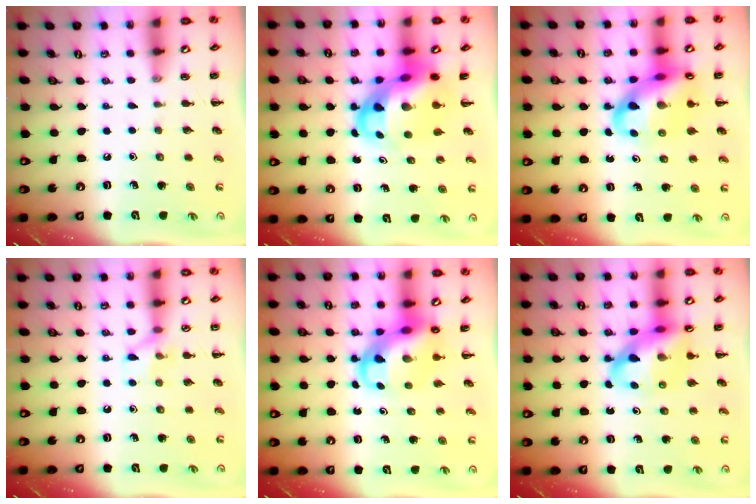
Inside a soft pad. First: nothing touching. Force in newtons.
{"total": 9.8, "press": 9.4, "slide": 2.7}
{"total": 18.6, "press": 18.1, "slide": 4.0}
{"total": 7.1, "press": 7.0, "slide": 1.5}
{"total": 8.6, "press": 8.3, "slide": 2.3}
{"total": 12.5, "press": 11.9, "slide": 3.6}